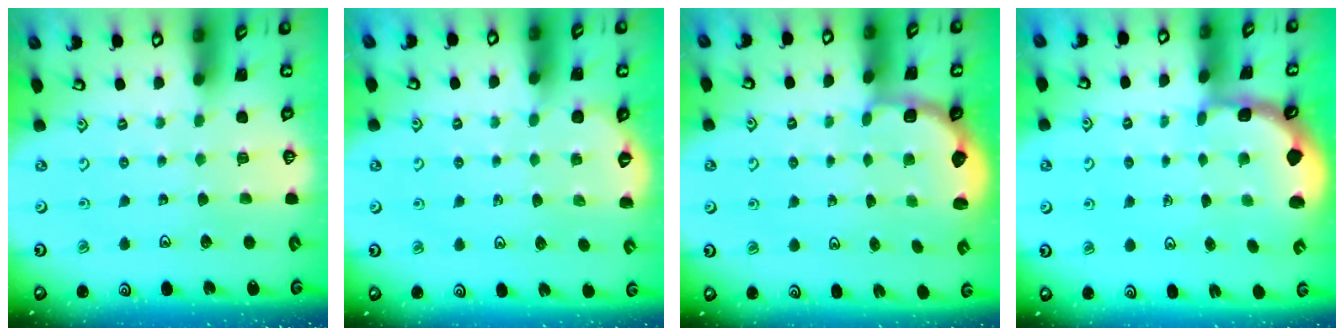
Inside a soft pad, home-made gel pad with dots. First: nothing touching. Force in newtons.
{"total": 2.8, "press": 2.2, "slide": 1.8}
{"total": 2.7, "press": 2.0, "slide": 1.9}
{"total": 1.7, "press": 1.6, "slide": 0.5}